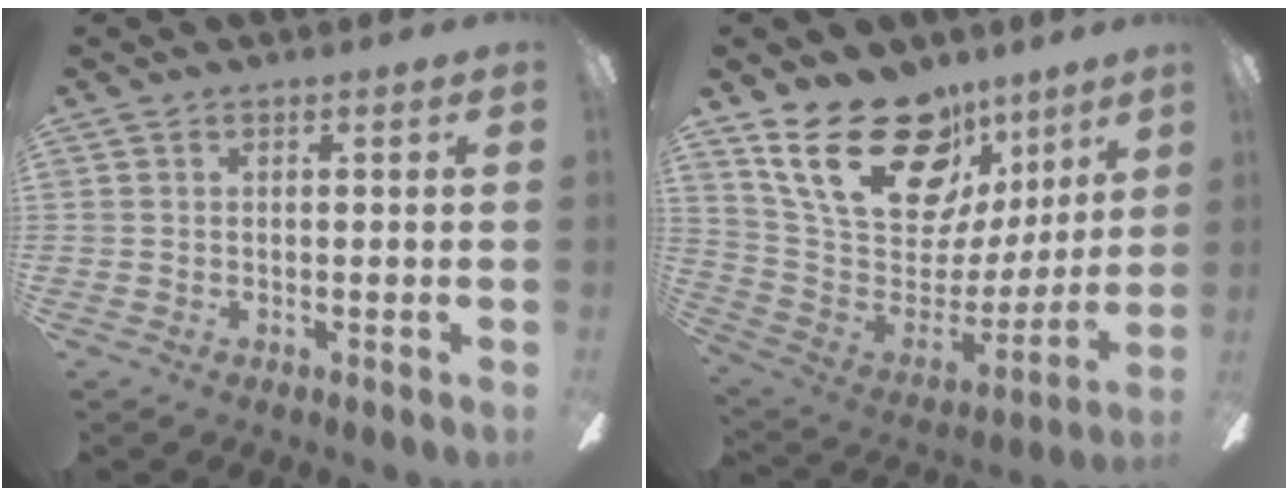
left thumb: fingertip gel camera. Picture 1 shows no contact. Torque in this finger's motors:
{"motor_torque": [2.16, 1.40, 1.44, -1.33, 0.38]}